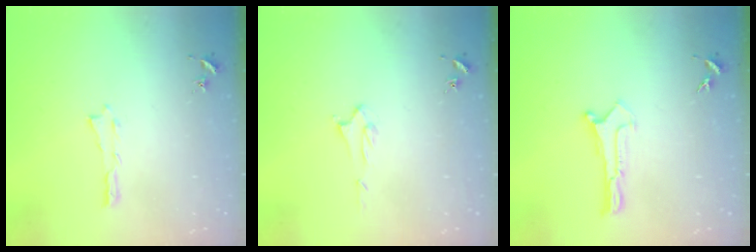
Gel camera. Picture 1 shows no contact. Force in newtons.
{"total": 1.4, "press": 1.4, "slide": 0.2}
{"total": 0.0}